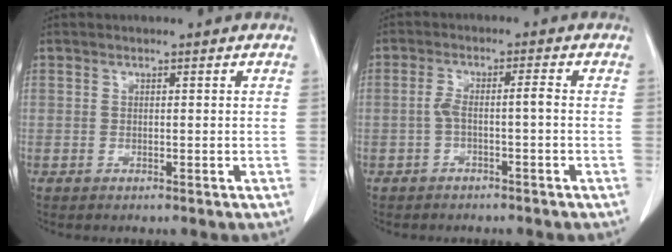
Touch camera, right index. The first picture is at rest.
{"total": 3.1, "force": [-1.0, 0.3, 2.9], "torque": [-0.057, 0.015, -0.017]}